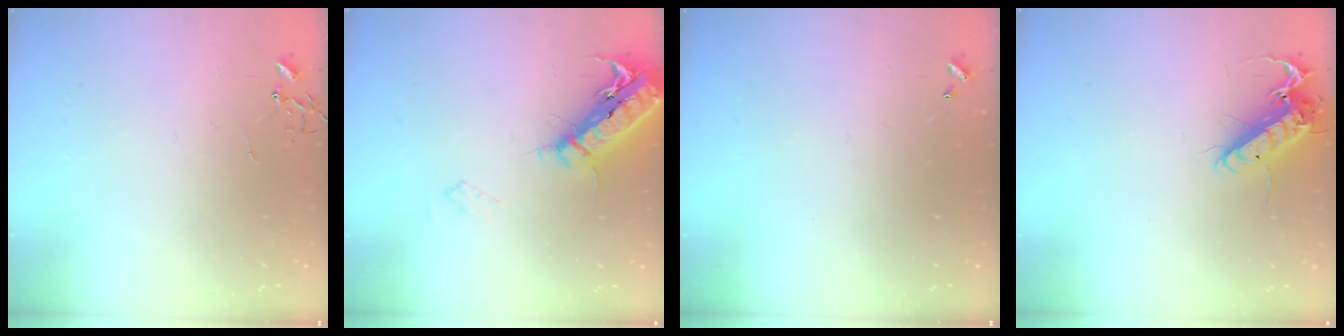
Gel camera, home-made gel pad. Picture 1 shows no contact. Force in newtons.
{"total": 17.6, "press": 17.3, "slide": 3.5}
{"total": 0.0}
{"total": 14.3, "press": 14.2, "slide": 1.9}